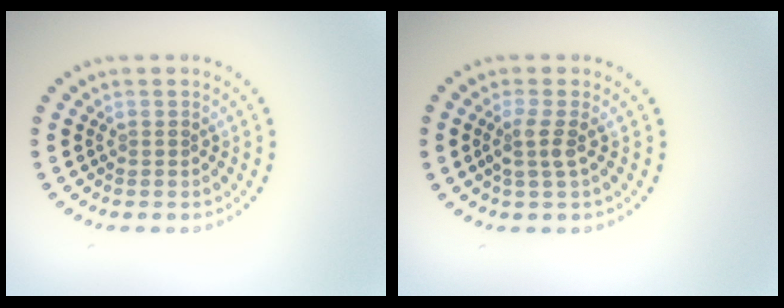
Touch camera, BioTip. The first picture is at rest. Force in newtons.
{"total": 1.9, "press": 1.4, "slide": 1.2}